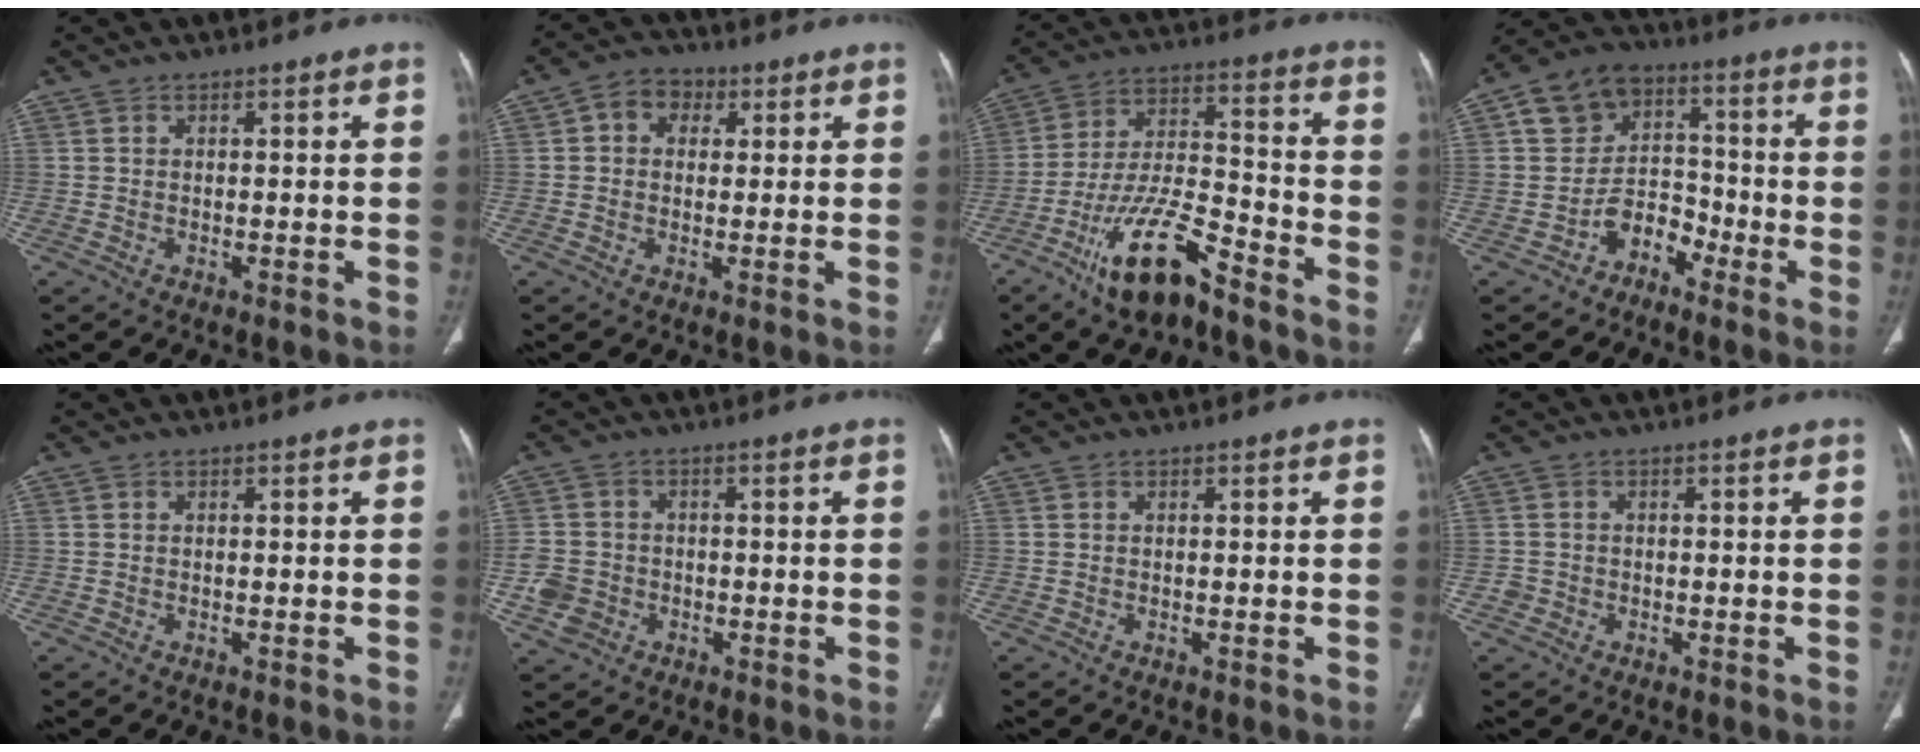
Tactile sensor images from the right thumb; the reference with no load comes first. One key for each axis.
{"total": 5.8, "fx": 1.5, "fy": 4.7, "fz": 2.9, "tx": -0.022, "ty": 0.011, "tz": 0.018}
{"total": 15.5, "fx": -10.1, "fy": 5.1, "fz": 10.6, "tx": -0.189, "ty": 0.068, "tz": -0.183}
{"total": 10.4, "fx": -4.1, "fy": 8.7, "fz": 4.0, "tx": -0.027, "ty": 0.055, "tz": -0.083}
{"total": 0.0}
{"total": 5.7, "fx": -2.0, "fy": 4.9, "fz": 1.9, "tx": -0.030, "ty": 0.016, "tz": -0.036}
{"total": 0.0}
{"total": 1.7, "fx": -0.8, "fy": 1.5, "fz": 0.1, "tx": 0.004, "ty": 0.008, "tz": -0.021}